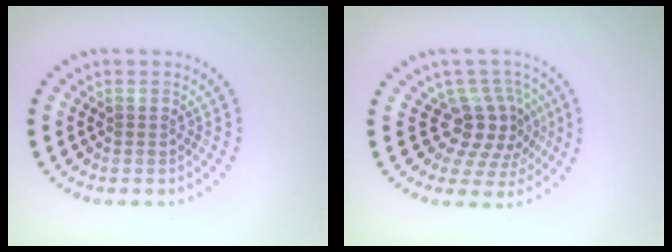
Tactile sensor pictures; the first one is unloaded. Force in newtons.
{"total": 3.9, "press": 3.0, "slide": 2.5}